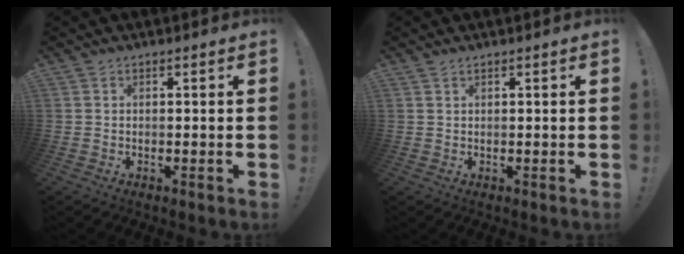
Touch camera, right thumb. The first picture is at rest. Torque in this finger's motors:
{"motor_torque": [0.23, 0.04, 0.07, 0.14, 0.02]}